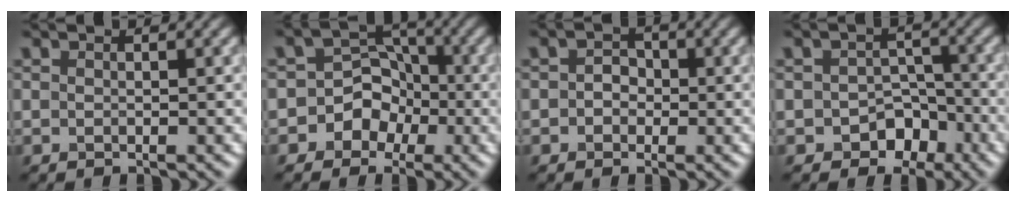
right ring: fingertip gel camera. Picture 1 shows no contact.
{"total": 6.1, "force": [-2.4, 5.5, 1.2], "torque": [0.019, 0.019, -0.060]}
{"total": 1.5, "force": [-0.1, 1.3, 0.7], "torque": [-0.005, 0.004, -0.011]}
{"total": 3.6, "force": [-1.8, 2.7, 1.6], "torque": [-0.012, 0.005, -0.028]}